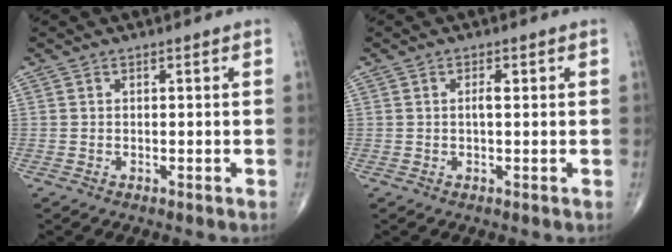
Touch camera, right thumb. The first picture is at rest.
{"total": 1.7, "force": [0.4, 0.5, 1.6], "torque": [-0.030, 0.002, 0.005]}